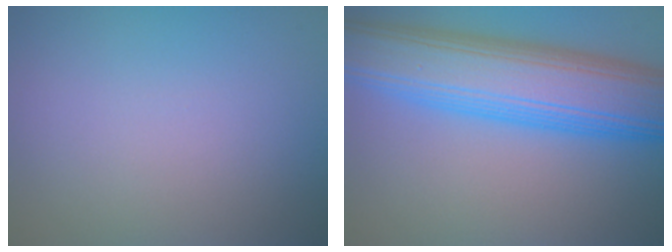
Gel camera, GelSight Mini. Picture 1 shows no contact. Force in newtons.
{"total": 10.7, "press": 10.7, "slide": 0.1}